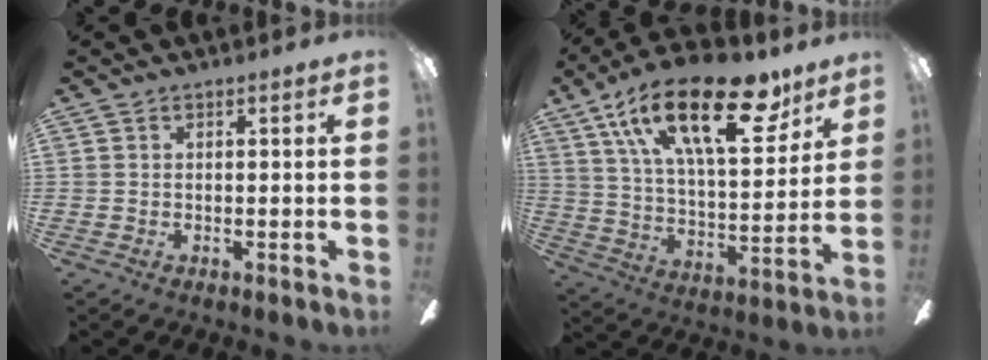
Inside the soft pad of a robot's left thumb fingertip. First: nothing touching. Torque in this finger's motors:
{"motor_torque": [0.96, 1.08, 1.46, -1.31, 0.25]}